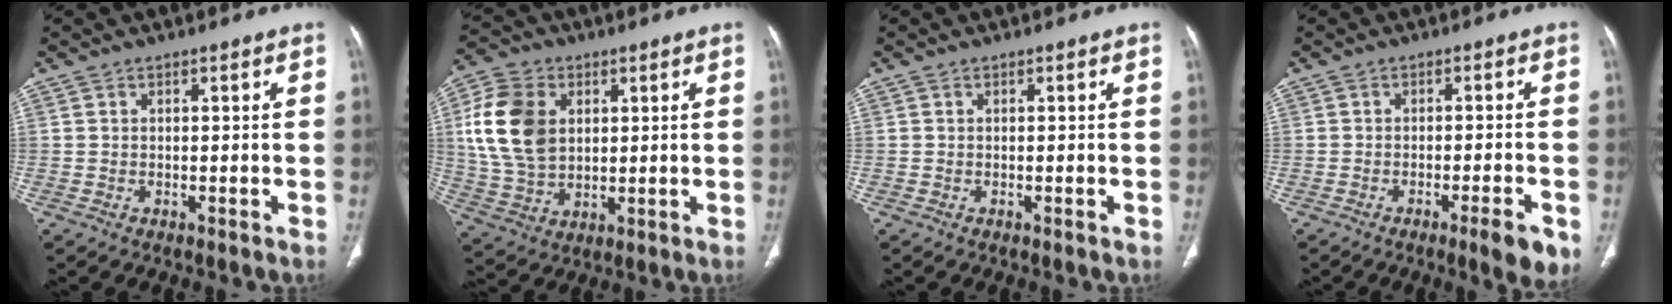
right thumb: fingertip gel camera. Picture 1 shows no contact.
{"total": 14.5, "force": [3.2, 10.3, 9.7], "torque": [-0.177, -0.002, 0.063]}
{"total": 0.0}
{"total": 6.2, "force": [-3.2, 0.9, 5.3], "torque": [-0.068, 0.003, -0.042]}